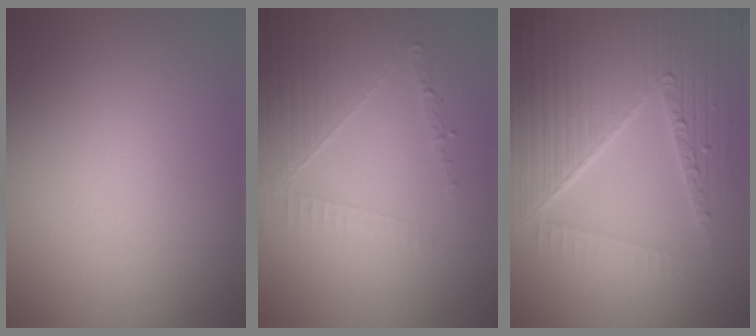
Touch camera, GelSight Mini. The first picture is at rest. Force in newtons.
{"total": 3.5, "press": 3.2, "slide": 1.4}
{"total": 8.5, "press": 5.9, "slide": 6.1}